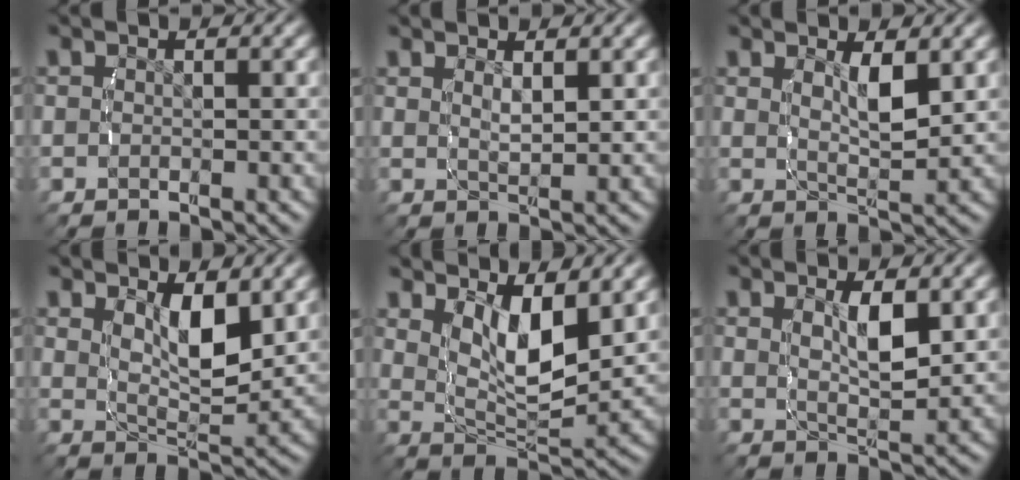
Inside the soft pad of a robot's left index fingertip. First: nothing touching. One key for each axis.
{"total": 1.9, "fx": 1.0, "fy": 0.0, "fz": 1.6, "tx": -0.027, "ty": -0.012, "tz": 0.028}
{"total": 3.1, "fx": 1.1, "fy": 0.4, "fz": 2.9, "tx": -0.050, "ty": -0.013, "tz": 0.027}
{"total": 4.4, "fx": 1.9, "fy": 1.0, "fz": 3.8, "tx": -0.060, "ty": -0.015, "tz": 0.040}
{"total": 6.1, "fx": 2.5, "fy": 1.9, "fz": 5.3, "tx": -0.086, "ty": -0.017, "tz": 0.050}
{"total": 3.4, "fx": 0.9, "fy": 0.6, "fz": 3.2, "tx": -0.055, "ty": -0.012, "tz": 0.025}